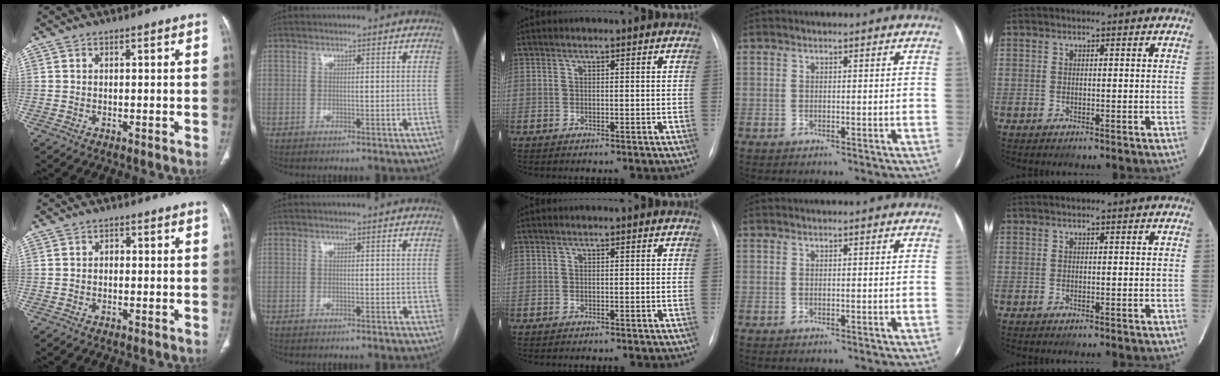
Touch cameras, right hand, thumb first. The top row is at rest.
{"thumb": {"total": 1.1, "force": [-0.1, 0.9, 0.7], "torque": [-0.007, 0.004, -0.006]}, "index": {"total": 0.8, "force": [-0.1, 0.6, 0.6], "torque": [-0.003, 0.004, 0.000]}}